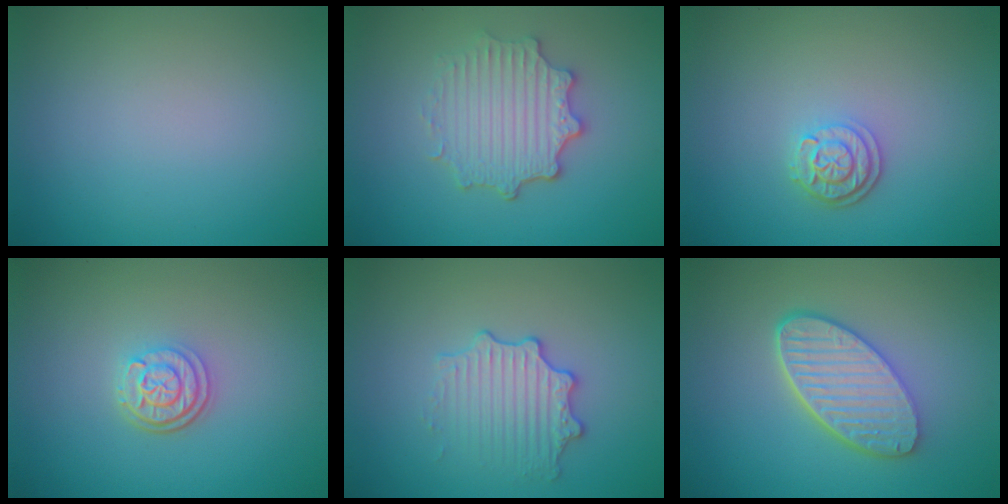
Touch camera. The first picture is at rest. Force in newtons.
{"total": 4.5, "press": 3.7, "slide": 2.4}
{"total": 2.6, "press": 2.2, "slide": 1.4}
{"total": 3.1, "press": 2.5, "slide": 1.8}
{"total": 2.9, "press": 2.8, "slide": 0.7}
{"total": 5.6, "press": 4.4, "slide": 3.4}